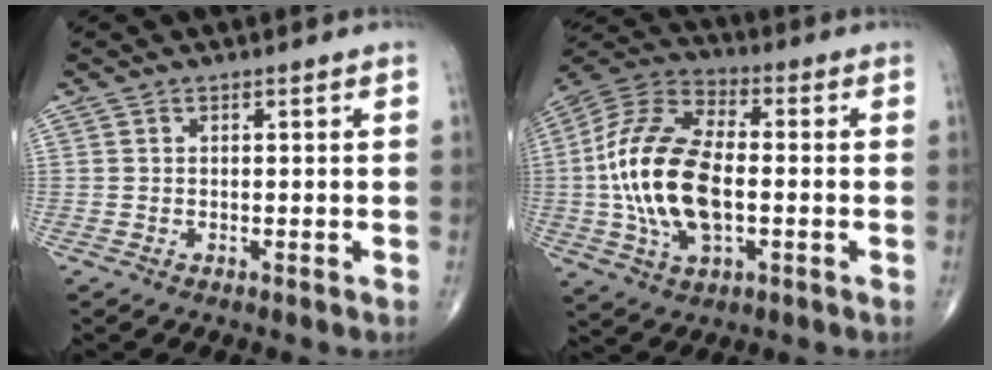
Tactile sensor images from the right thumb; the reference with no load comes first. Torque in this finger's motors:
{"motor_torque": [-0.30, 1.26, 1.62, 0.11, 0.30]}